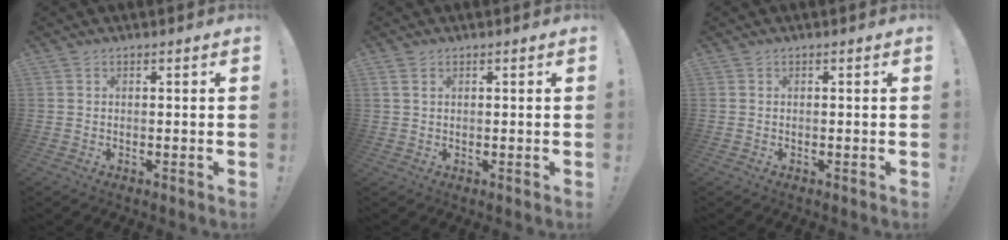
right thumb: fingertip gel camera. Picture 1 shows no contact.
{"total": 1.9, "force": [1.0, 1.1, 1.3], "torque": [-0.032, 0.006, 0.020]}
{"total": 0.0}